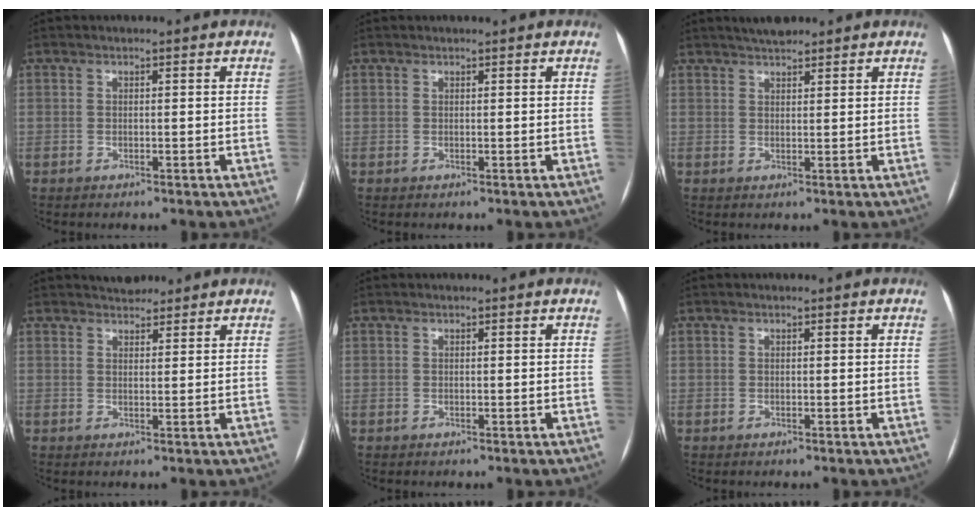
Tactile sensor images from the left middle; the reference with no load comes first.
{"total": 0.6, "force": [0.4, -0.4, -0.1], "torque": [0.002, 0.001, 0.007]}
{"total": 3.2, "force": [2.8, 0.8, 1.2], "torque": [-0.020, 0.014, 0.046]}
{"total": 3.4, "force": [3.1, 1.3, 0.6], "torque": [-0.005, 0.014, 0.046]}
{"total": 0.0}
{"total": 0.0}